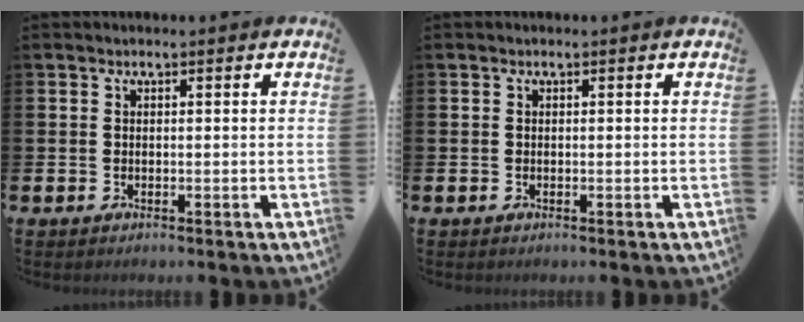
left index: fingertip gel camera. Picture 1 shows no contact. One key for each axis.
{"total": 0.0}